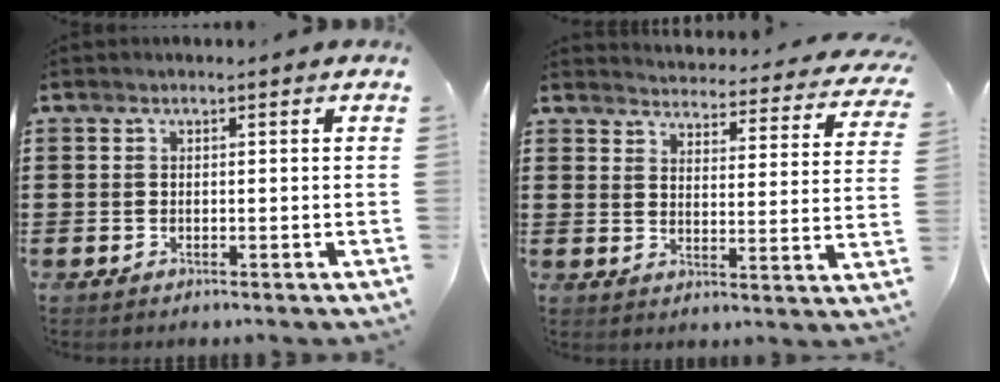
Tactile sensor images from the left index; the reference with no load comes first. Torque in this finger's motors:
{"motor_torque": [2.14, 0.00, -0.02, 0.01]}